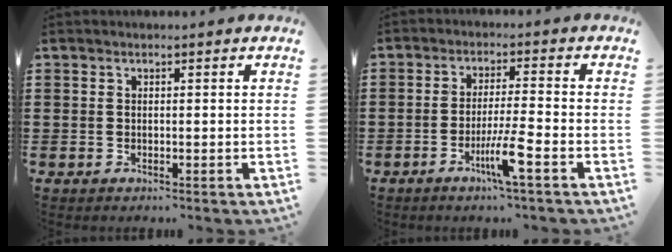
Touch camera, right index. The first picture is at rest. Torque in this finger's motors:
{"motor_torque": [2.14, 0.00, 0.46, 0.16]}